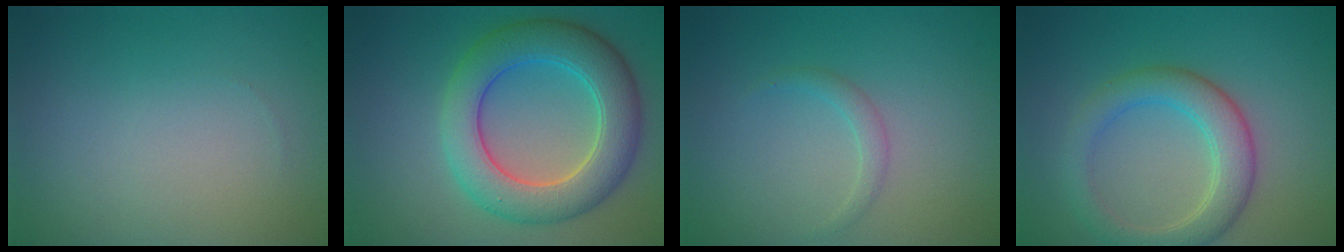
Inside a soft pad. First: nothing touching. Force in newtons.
{"total": 7.1, "press": 7.1, "slide": 0.1}
{"total": 1.1, "press": 1.1, "slide": 0.1}
{"total": 4.4, "press": 4.4, "slide": 0.3}